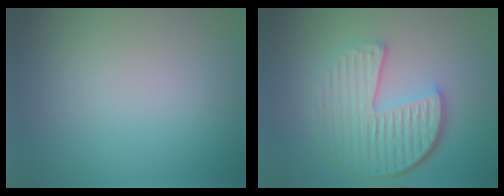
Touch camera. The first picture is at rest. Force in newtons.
{"total": 6.3, "press": 4.5, "slide": 4.5}